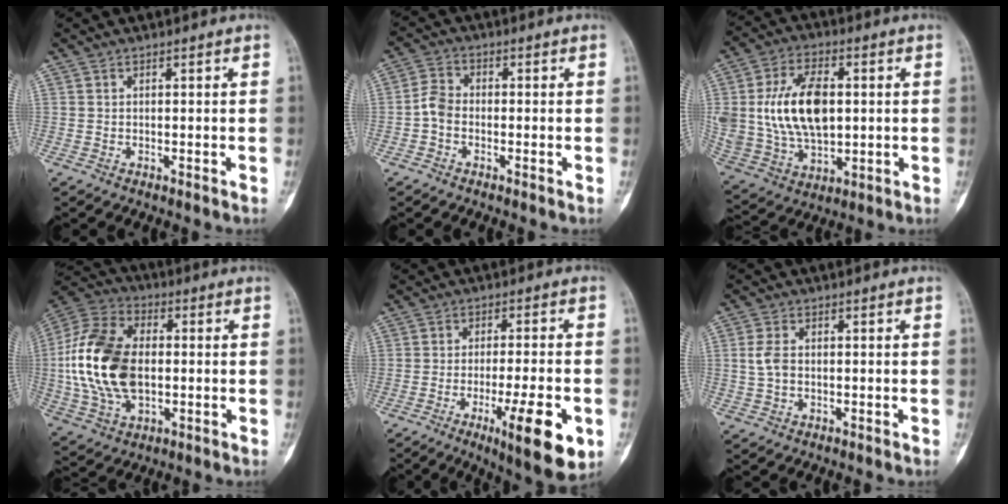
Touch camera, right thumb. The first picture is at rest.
{"total": 3.9, "force": [-1.2, 2.8, 2.5], "torque": [-0.045, 0.014, -0.033]}
{"total": 18.1, "force": [2.2, 11.0, 14.2], "torque": [-0.255, 0.000, 0.052]}
{"total": 20.7, "force": [-0.1, 12.8, 16.3], "torque": [-0.329, 0.011, 0.001]}
{"total": 13.2, "force": [-4.9, 2.8, 11.9], "torque": [-0.170, 0.000, -0.066]}
{"total": 3.9, "force": [0.2, 2.6, 2.9], "torque": [-0.064, 0.007, 0.003]}